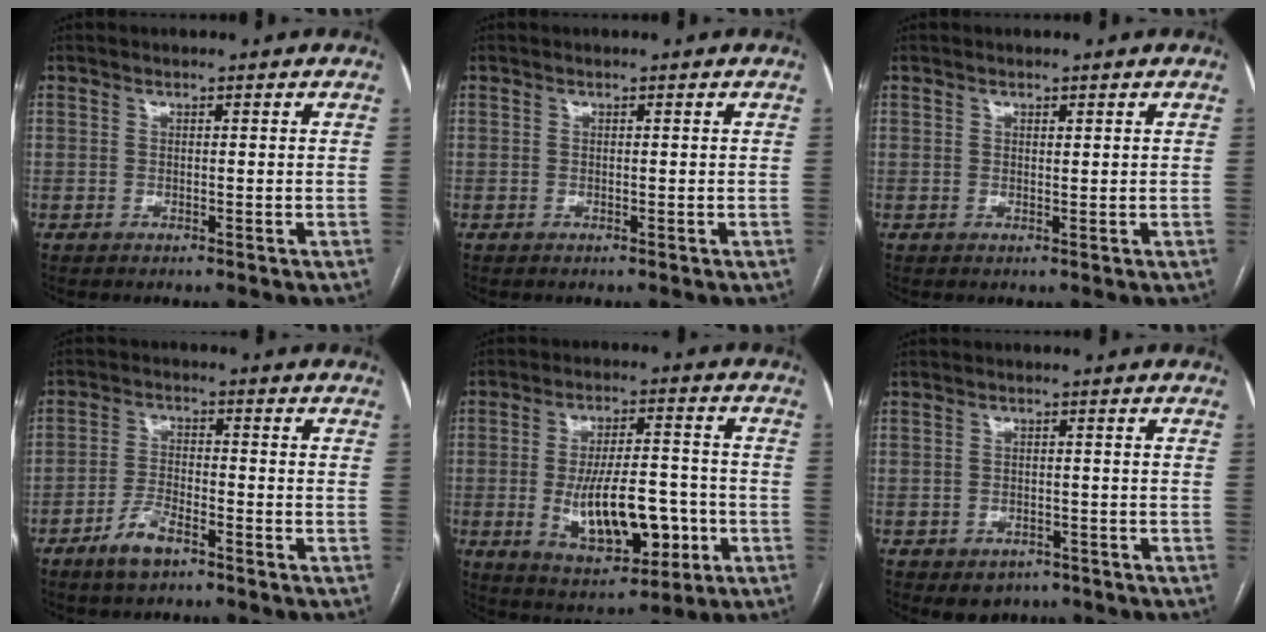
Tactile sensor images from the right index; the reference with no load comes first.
{"total": 0.0}
{"total": 0.5, "force": [0.4, 0.1, 0.4], "torque": [-0.008, -0.003, 0.006]}
{"total": 5.4, "force": [-3.7, 1.7, 3.5], "torque": [-0.076, -0.001, -0.067]}
{"total": 13.9, "force": [-3.2, 5.4, 12.4], "torque": [-0.214, 0.006, -0.039]}
{"total": 4.1, "force": [-2.7, 2.8, 1.1], "torque": [-0.010, 0.005, -0.029]}